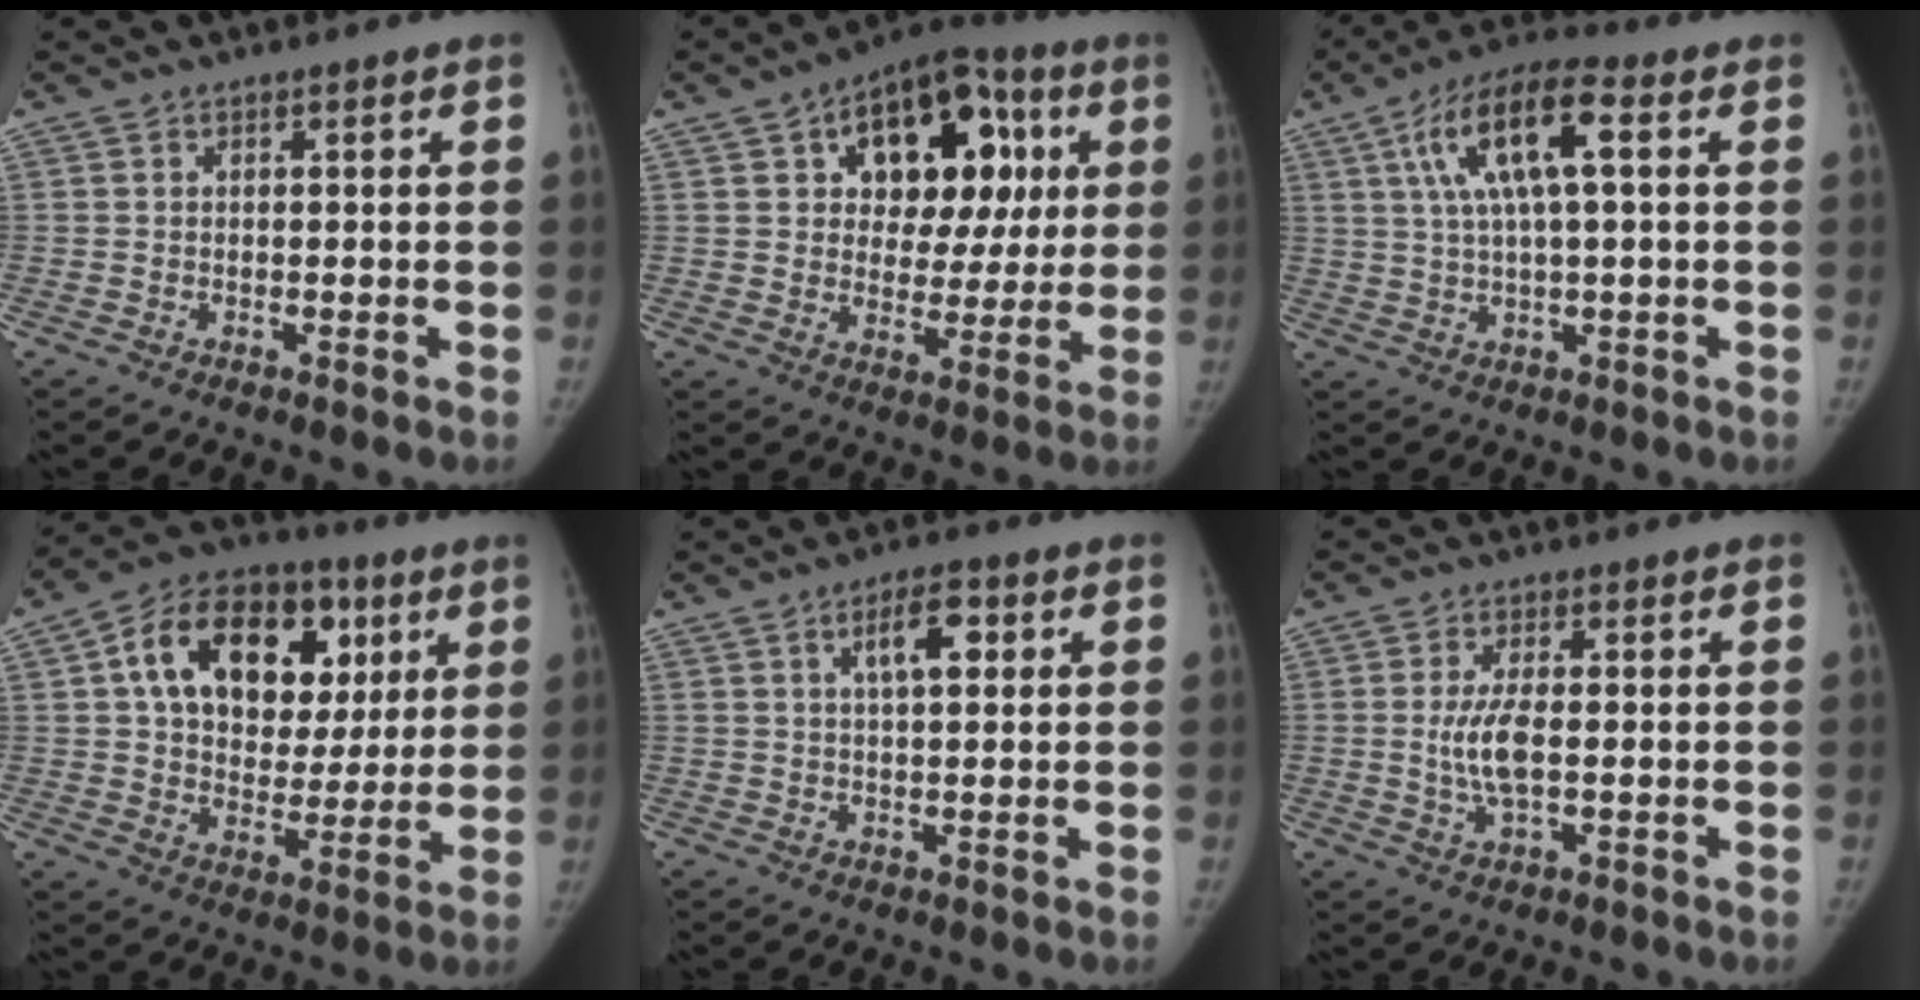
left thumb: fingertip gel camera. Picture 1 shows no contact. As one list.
[{"total": 19.6, "force": [6.3, 12.6, 13.6], "torque": [-0.132, 0.015, 0.090]}, {"total": 13.4, "force": [3.9, 4.2, 12.1], "torque": [-0.232, 0.019, 0.063]}, {"total": 22.1, "force": [7.1, 15.2, 14.3], "torque": [-0.189, 0.012, 0.109]}, {"total": 6.1, "force": [2.2, 2.5, 5.1], "torque": [-0.073, 0.001, 0.034]}, {"total": 5.6, "force": [-0.3, 2.2, 5.2], "torque": [-0.108, -0.003, -0.007]}]